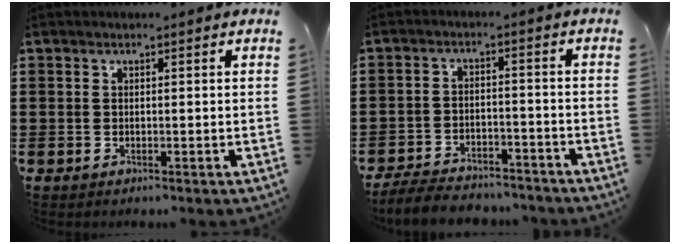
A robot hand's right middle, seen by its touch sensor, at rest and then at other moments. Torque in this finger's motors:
{"motor_torque": [0.55, -0.07, 0.25, 0.08]}